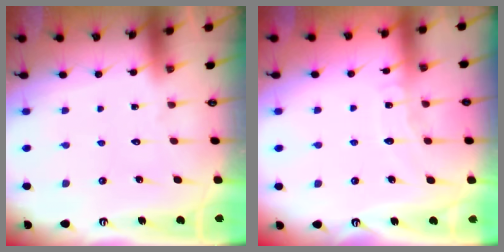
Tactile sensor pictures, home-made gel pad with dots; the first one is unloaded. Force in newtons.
{"total": 6.0, "press": 6.0, "slide": 0.6}